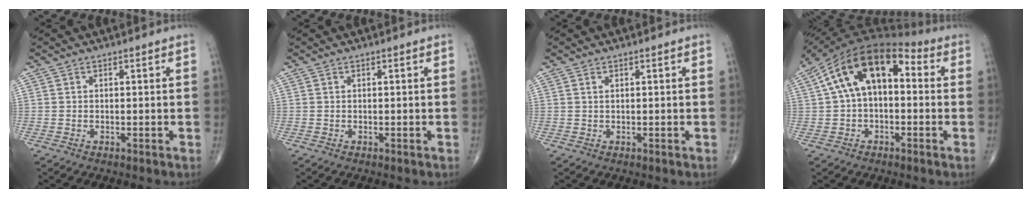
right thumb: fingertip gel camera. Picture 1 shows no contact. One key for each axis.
{"total": 0.0}
{"total": 0.0}
{"total": 15.0, "fx": 2.2, "fy": 8.7, "fz": 12.1, "tx": -0.203, "ty": 0.046, "tz": 0.025}